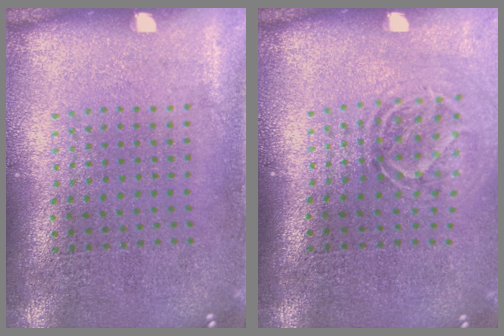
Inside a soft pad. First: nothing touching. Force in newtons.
{"total": 1.6, "press": 1.2, "slide": 1.1}